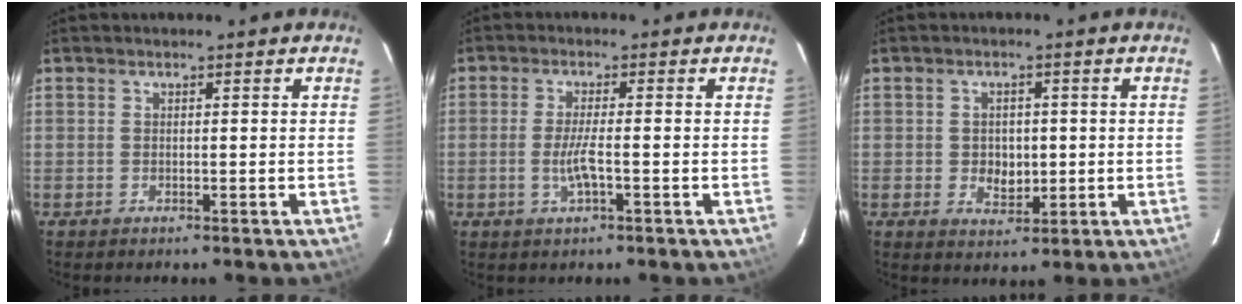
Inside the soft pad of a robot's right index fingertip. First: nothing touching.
{"total": 4.2, "force": [-1.3, 0.5, 4.0], "torque": [-0.079, -0.004, -0.024]}
{"total": 4.5, "force": [-0.4, 3.6, 2.7], "torque": [-0.045, 0.000, 0.000]}